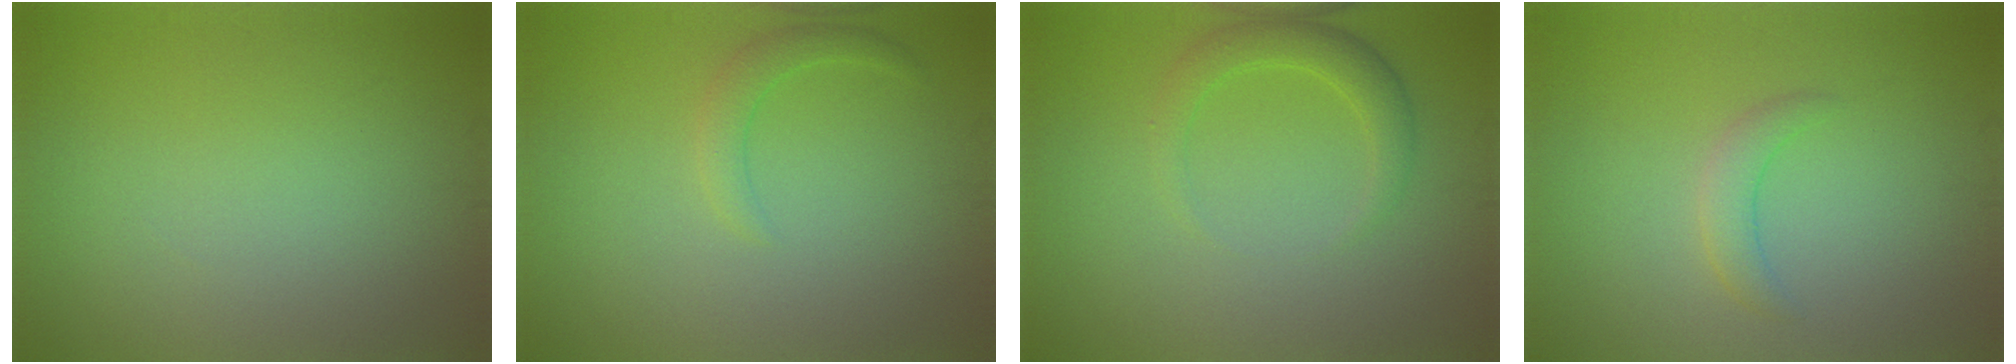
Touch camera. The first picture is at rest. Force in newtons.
{"total": 1.6, "press": 1.6, "slide": 0.2}
{"total": 2.5, "press": 2.5, "slide": 0.2}
{"total": 1.7, "press": 1.7, "slide": 0.0}